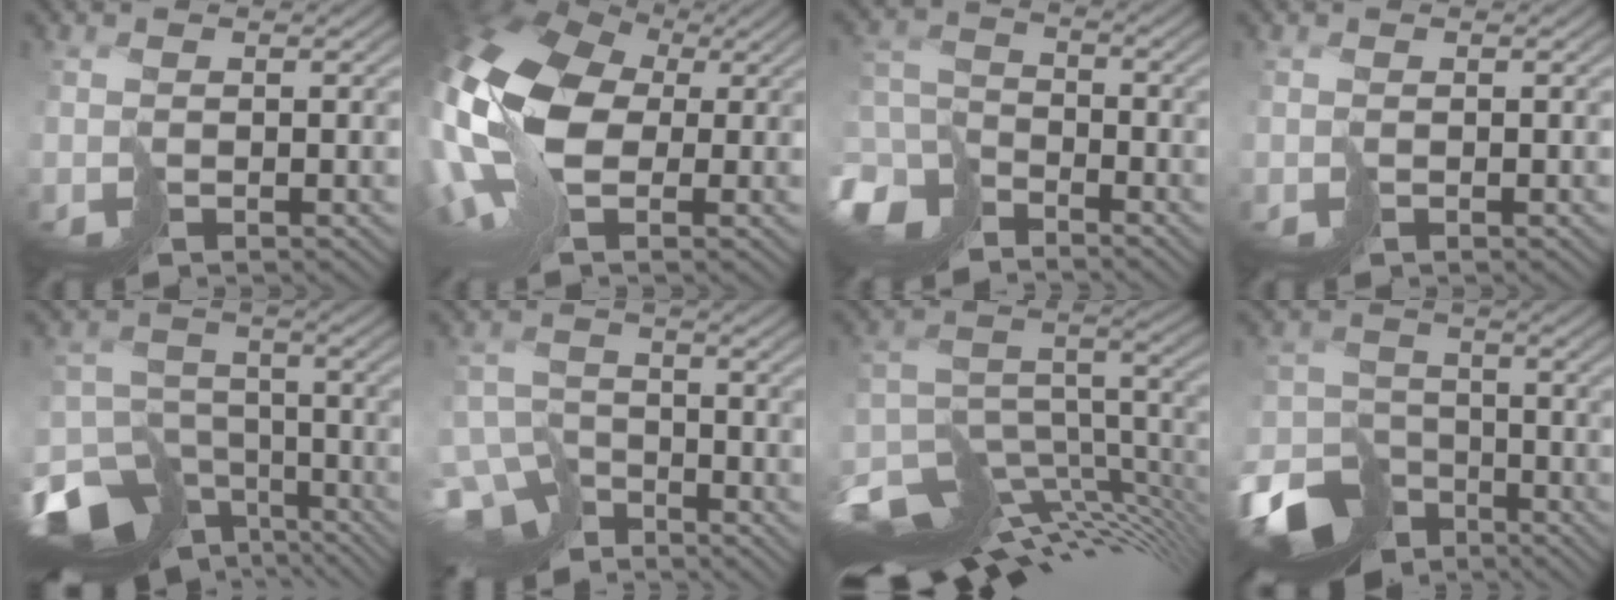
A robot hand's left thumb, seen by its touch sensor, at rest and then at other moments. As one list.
[{"total": 16.0, "force": [1.0, 9.8, 12.6], "torque": [-0.295, -0.008, 0.017]}, {"total": 9.6, "force": [-7.1, 5.0, 4.2], "torque": [-0.106, -0.013, -0.155]}, {"total": 0.0}, {"total": 16.8, "force": [-11.3, 10.4, 6.9], "torque": [-0.192, -0.045, -0.152]}, {"total": 10.5, "force": [-8.2, 5.8, 3.1], "torque": [-0.090, -0.027, -0.123]}, {"total": 15.4, "force": [-10.9, 5.5, 9.3], "torque": [-0.180, 0.001, -0.163]}, {"total": 13.9, "force": [-9.9, 8.0, 5.6], "torque": [-0.140, -0.041, -0.151]}]